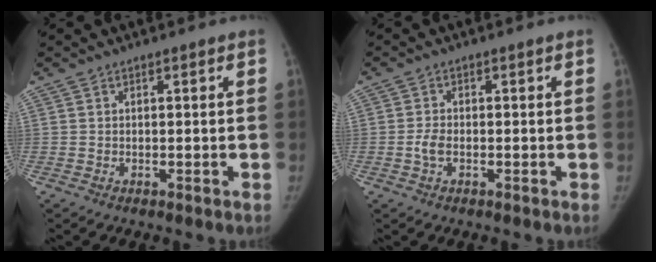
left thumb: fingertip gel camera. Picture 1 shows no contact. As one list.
[{"total": 2.3, "force": [-0.6, 1.3, 1.8], "torque": [-0.042, 0.006, -0.013]}]